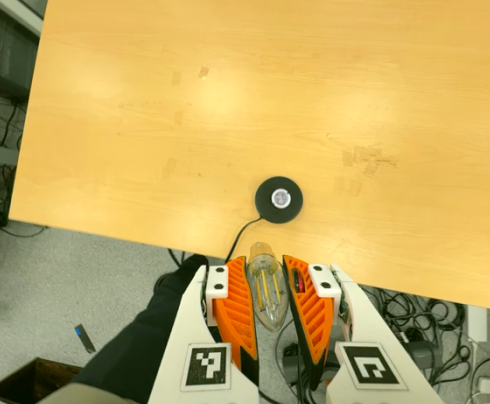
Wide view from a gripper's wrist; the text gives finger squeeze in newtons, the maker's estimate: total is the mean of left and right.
{"total": 19.7, "left": 21.4, "right": 18.1}